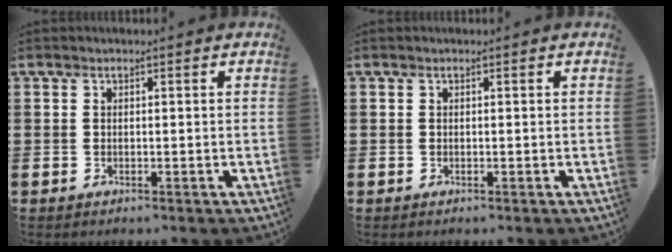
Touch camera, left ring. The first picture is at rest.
{"total": 0.0}